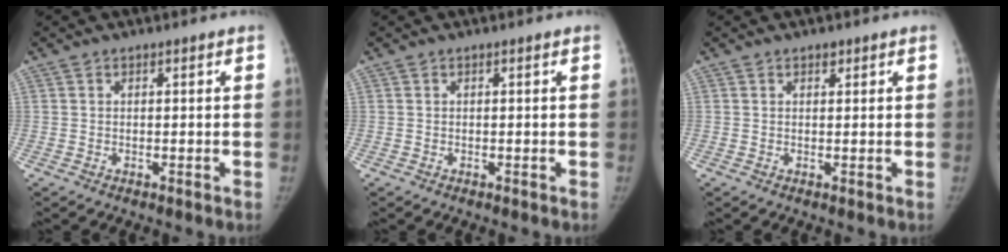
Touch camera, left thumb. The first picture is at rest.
{"total": 0.0}
{"total": 1.1, "force": [0.7, 0.6, 0.5], "torque": [-0.001, -0.004, 0.009]}